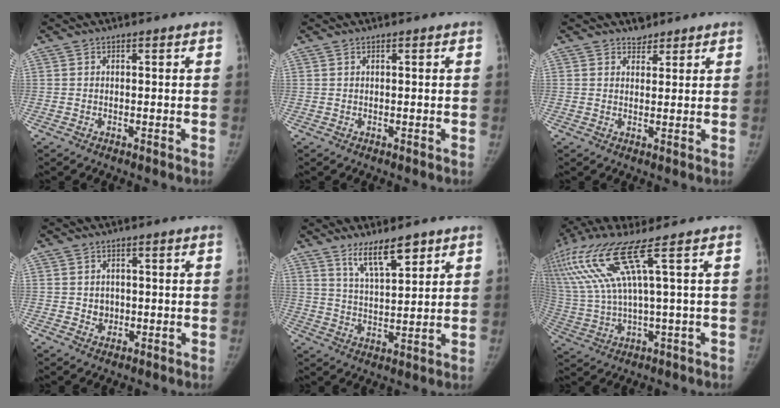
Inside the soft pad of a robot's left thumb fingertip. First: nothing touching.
{"total": 0.0}
{"total": 2.3, "force": [1.7, 1.4, 0.0], "torque": [0.019, -0.012, 0.019]}
{"total": 2.4, "force": [-0.1, 2.2, 0.9], "torque": [0.001, 0.003, 0.001]}
{"total": 8.3, "force": [5.8, 2.2, 5.6], "torque": [-0.084, -0.039, 0.106]}
{"total": 16.4, "force": [7.0, 1.1, 14.8], "torque": [-0.354, -0.006, 0.144]}